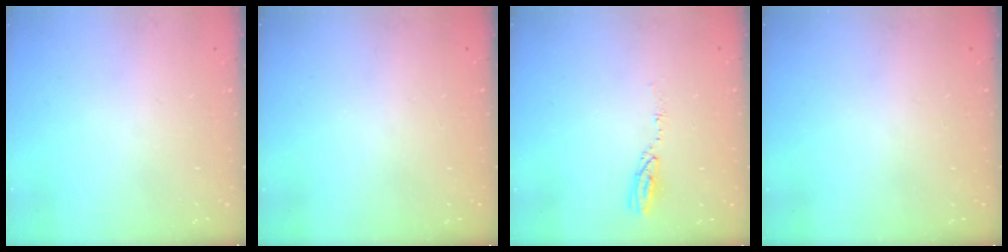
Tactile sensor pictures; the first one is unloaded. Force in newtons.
{"total": 0.0}
{"total": 3.8, "press": 3.8, "slide": 0.1}
{"total": 0.0}